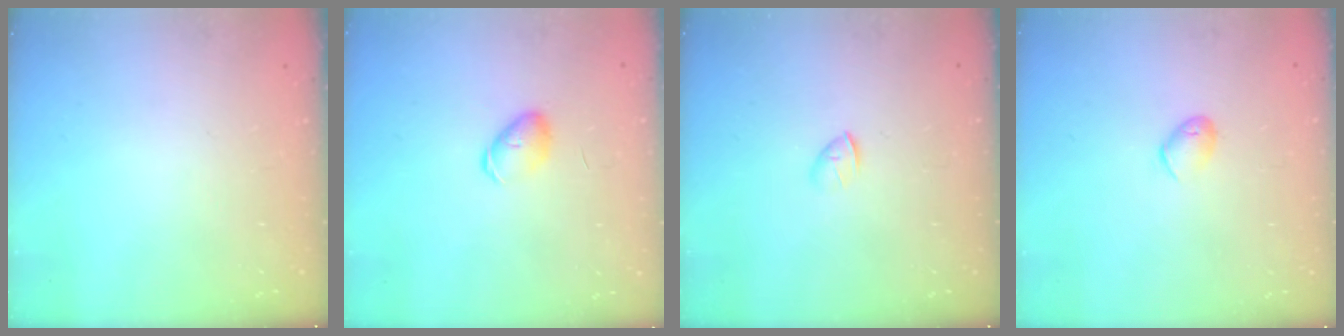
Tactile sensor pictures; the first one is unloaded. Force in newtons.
{"total": 5.5, "press": 5.5, "slide": 0.6}
{"total": 1.7, "press": 1.6, "slide": 0.6}
{"total": 5.9, "press": 5.8, "slide": 0.7}